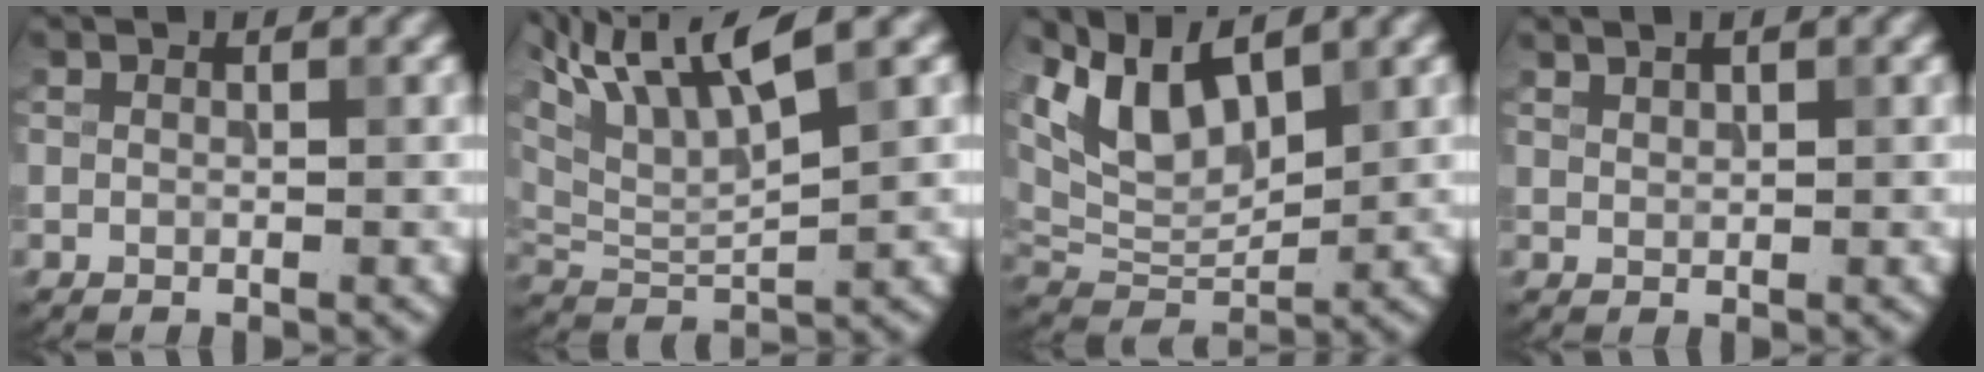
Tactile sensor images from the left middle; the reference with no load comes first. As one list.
[{"total": 9.4, "force": [5.7, 2.3, 7.1], "torque": [-0.146, 0.017, 0.106]}, {"total": 7.0, "force": [4.1, 3.2, 4.8], "torque": [-0.093, 0.002, 0.079]}, {"total": 0.9, "force": [0.8, 0.2, 0.4], "torque": [-0.003, -0.001, 0.014]}]